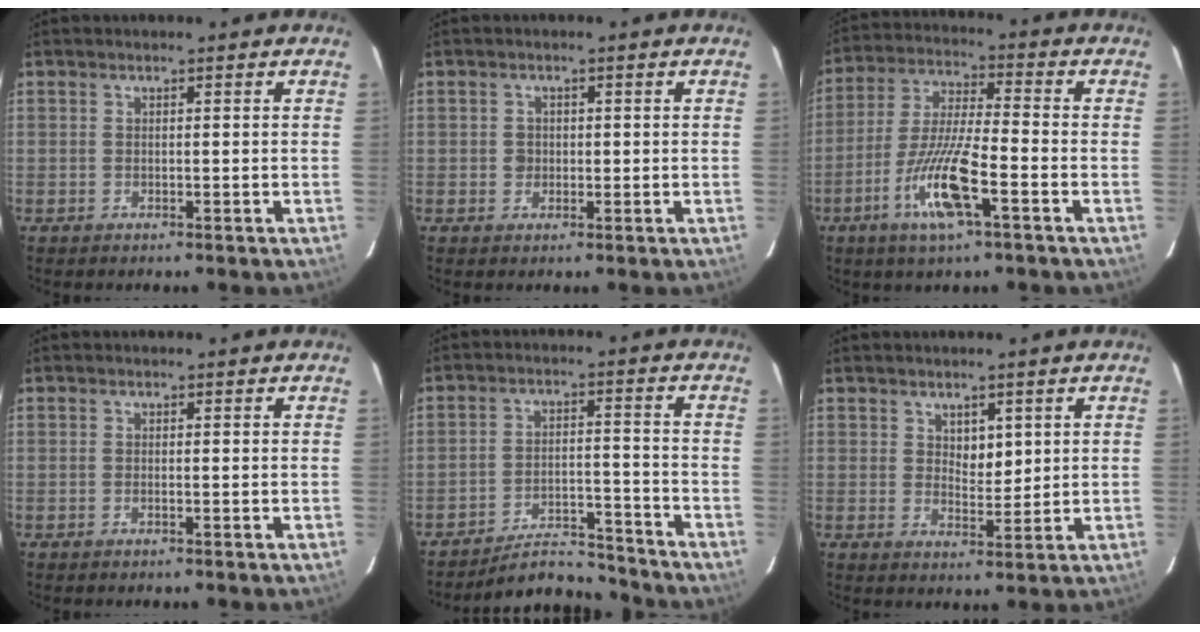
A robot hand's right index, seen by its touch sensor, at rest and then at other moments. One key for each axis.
{"total": 1.7, "fx": 0.0, "fy": 1.6, "fz": 0.7, "tx": -0.012, "ty": 0.002, "tz": 0.002}
{"total": 12.0, "fx": -5.1, "fy": 1.3, "fz": 10.8, "tx": -0.215, "ty": -0.012, "tz": -0.097}
{"total": 0.0}
{"total": 8.0, "fx": -8.0, "fy": 1.2, "fz": 0.2, "tx": -0.004, "ty": 0.022, "tz": -0.131}
{"total": 3.4, "fx": 1.4, "fy": 1.9, "fz": 2.5, "tx": -0.037, "ty": -0.003, "tz": 0.029}